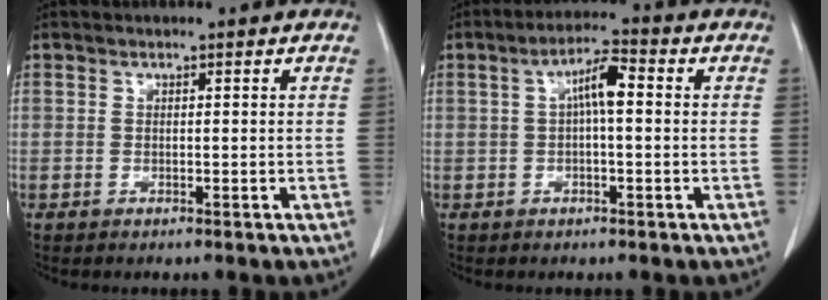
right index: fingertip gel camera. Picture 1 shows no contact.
{"total": 5.1, "force": [0.6, 1.0, 4.9], "torque": [-0.089, 0.016, 0.008]}